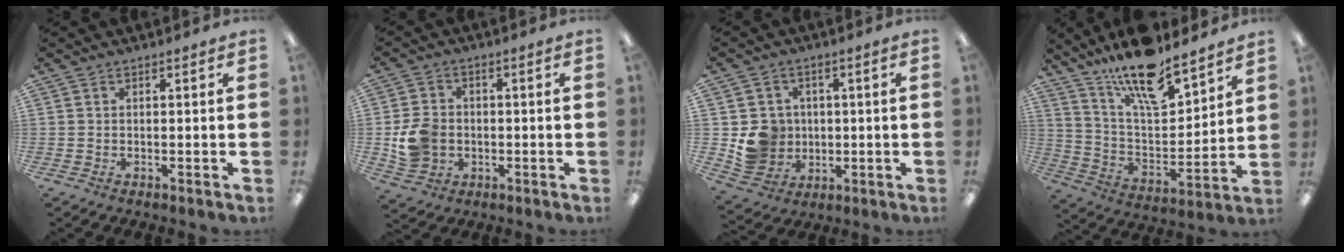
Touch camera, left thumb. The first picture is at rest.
{"total": 8.3, "force": [-1.2, 7.1, 4.1], "torque": [-0.076, 0.014, -0.018]}
{"total": 8.5, "force": [0.2, 8.3, 1.9], "torque": [-0.047, 0.006, 0.016]}
{"total": 17.4, "force": [14.1, 5.0, 8.8], "torque": [-0.162, -0.090, 0.244]}